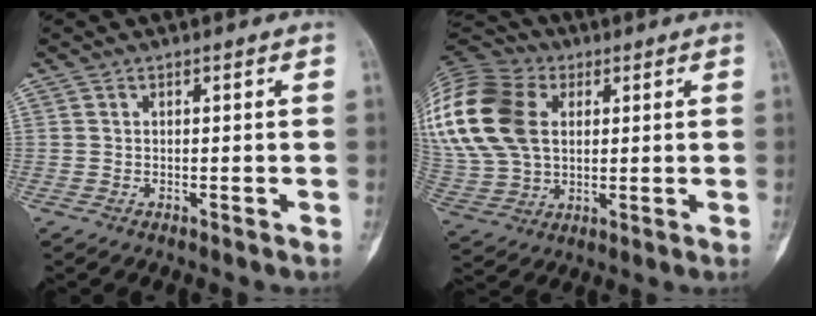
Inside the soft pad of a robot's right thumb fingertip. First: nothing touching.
{"total": 25.6, "force": [6.4, 17.9, 17.1], "torque": [-0.397, 0.033, 0.127]}